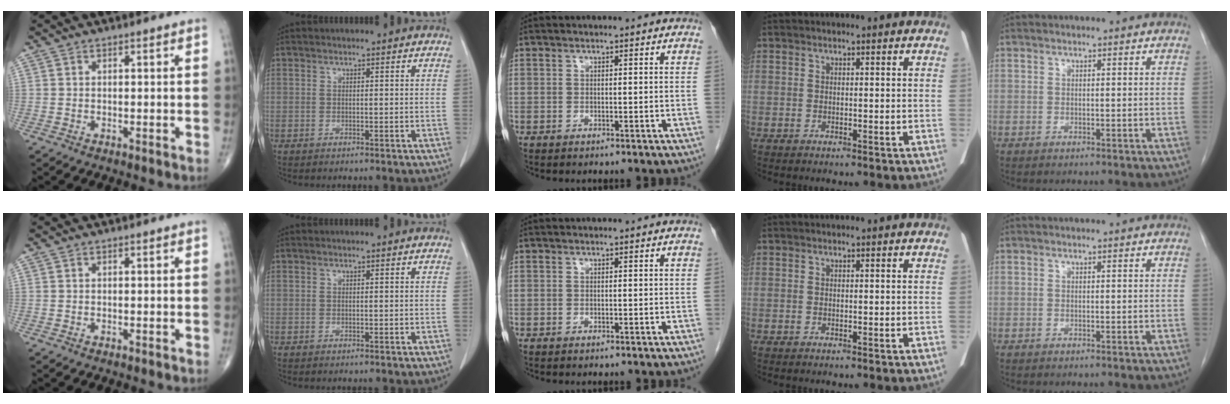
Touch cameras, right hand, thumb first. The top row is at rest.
{}